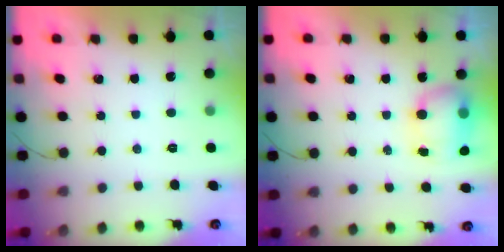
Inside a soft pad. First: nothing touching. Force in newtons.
{"total": 11.3, "press": 8.6, "slide": 7.3}